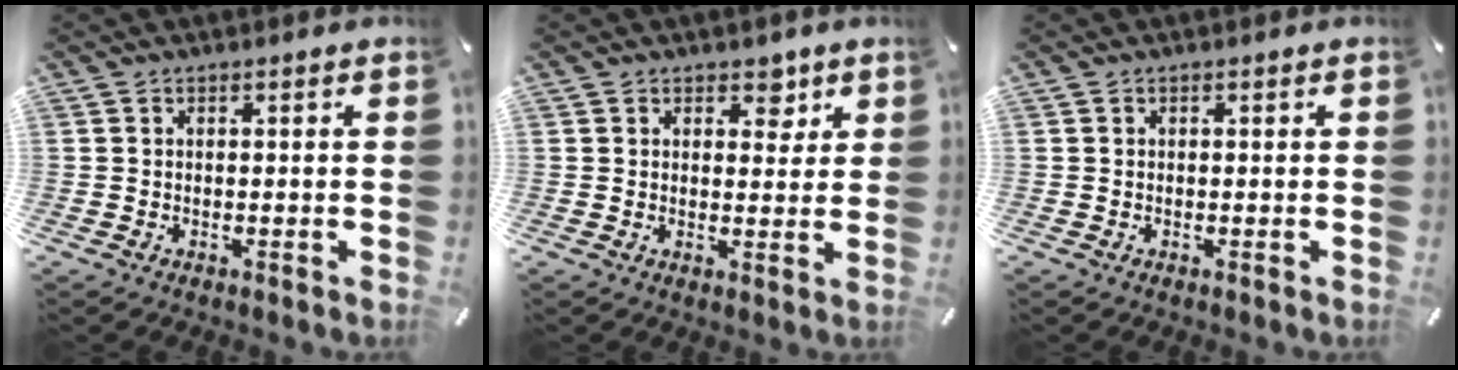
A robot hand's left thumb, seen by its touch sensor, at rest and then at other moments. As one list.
[{"total": 4.4, "force": [2.5, 3.0, 2.0], "torque": [0.000, -0.016, 0.035]}, {"total": 0.0}]